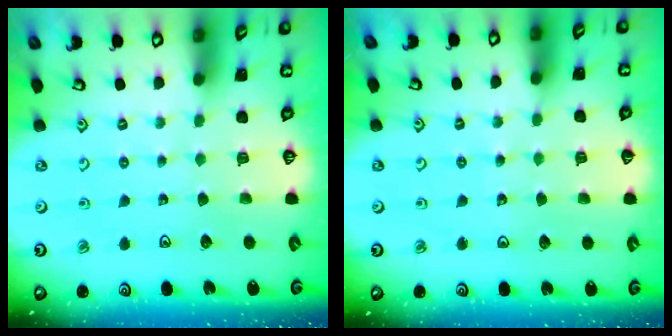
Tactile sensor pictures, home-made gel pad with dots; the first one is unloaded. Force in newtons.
{"total": 3.6, "press": 3.6, "slide": 0.4}